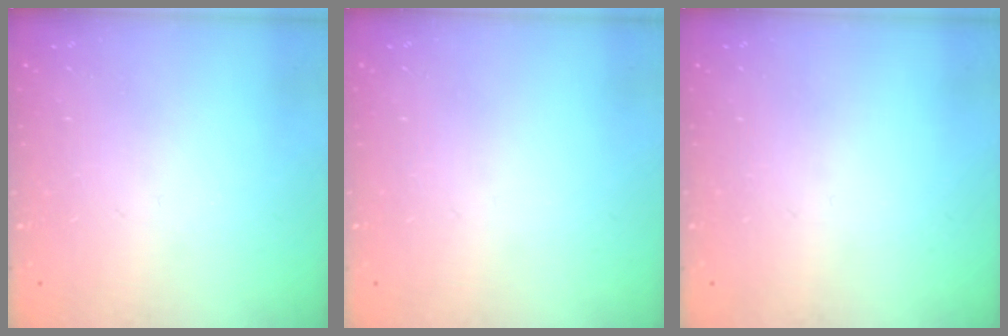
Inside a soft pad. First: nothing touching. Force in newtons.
{"total": 0.0}
{"total": 0.0}